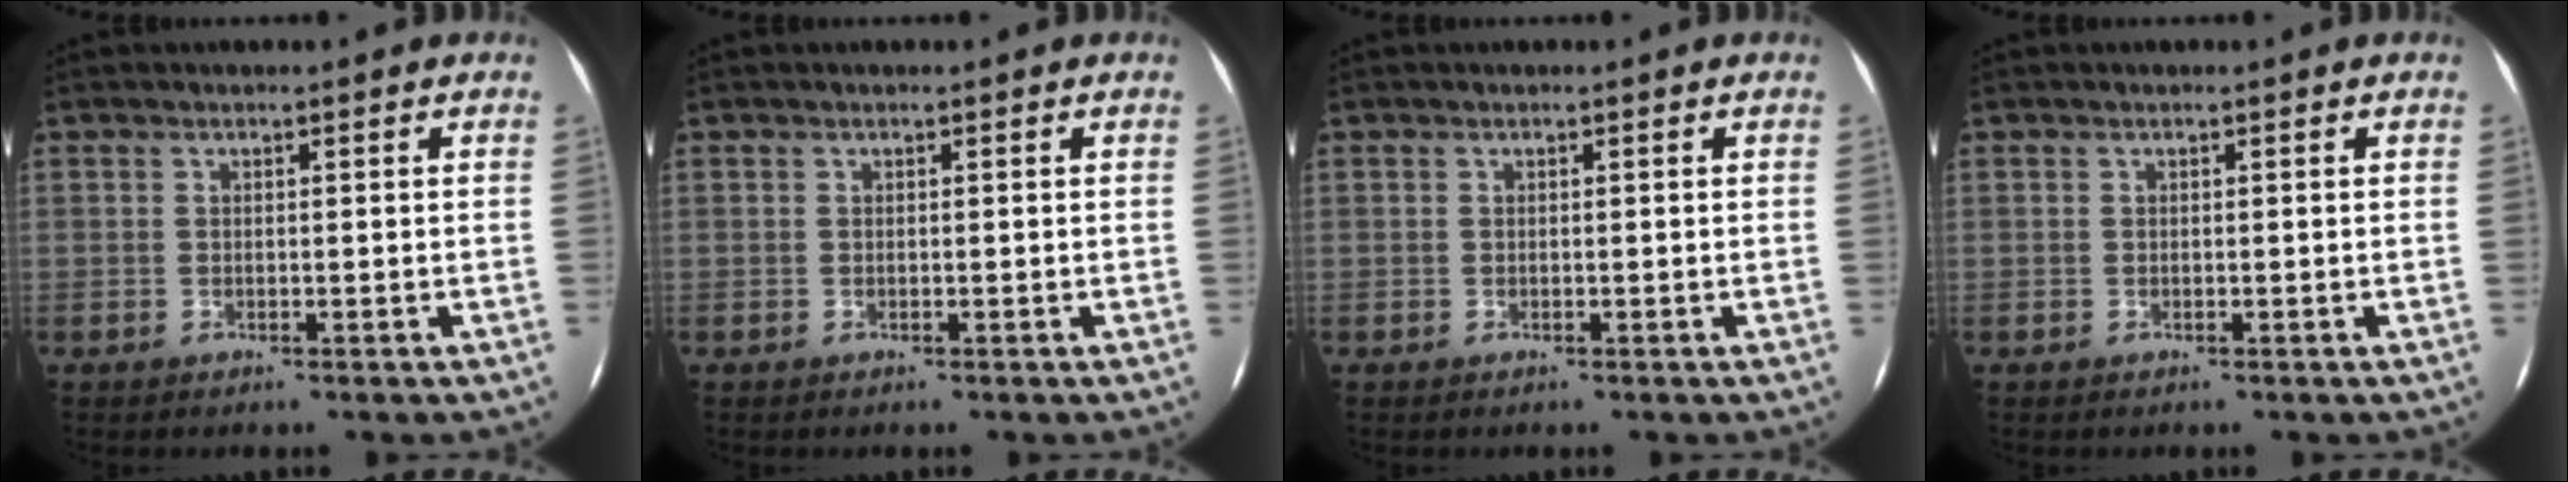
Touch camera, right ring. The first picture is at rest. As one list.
[{"total": 0.0}, {"total": 0.0}, {"total": 0.0}]